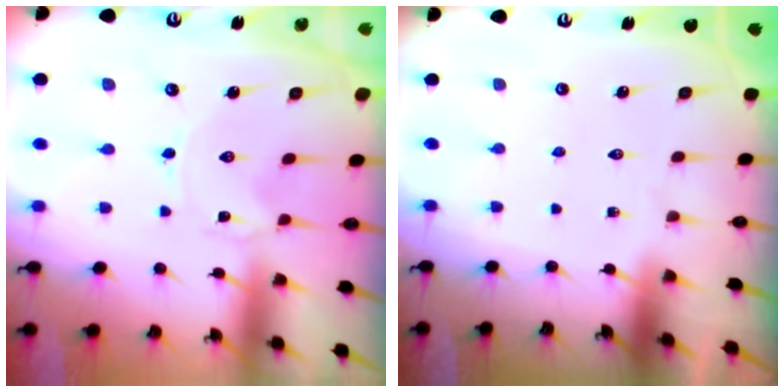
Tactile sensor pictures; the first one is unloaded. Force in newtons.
{"total": 0.0}